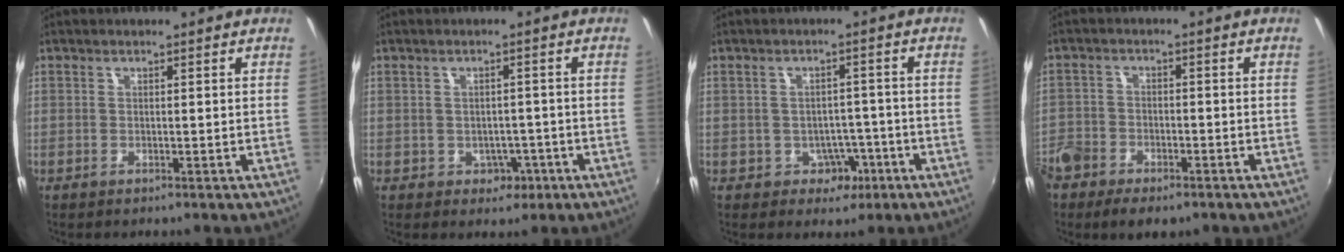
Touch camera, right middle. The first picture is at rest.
{"total": 3.6, "force": [-1.3, 3.2, 1.1], "torque": [-0.024, 0.004, -0.008]}
{"total": 4.6, "force": [-2.1, 3.9, 1.4], "torque": [-0.033, 0.009, -0.016]}
{"total": 9.9, "force": [-6.5, 6.0, 4.5], "torque": [-0.129, -0.015, -0.122]}